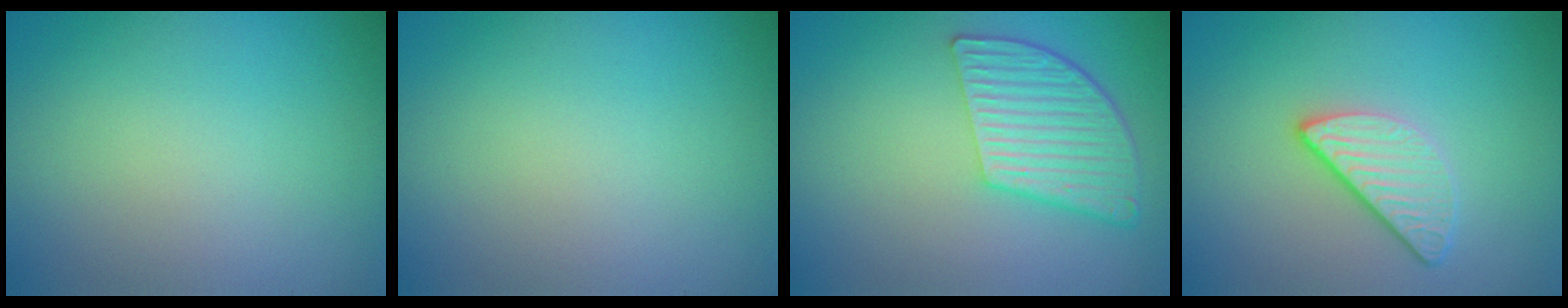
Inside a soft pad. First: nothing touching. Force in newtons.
{"total": 0.0}
{"total": 5.6, "press": 4.1, "slide": 3.8}
{"total": 2.9, "press": 2.3, "slide": 1.7}